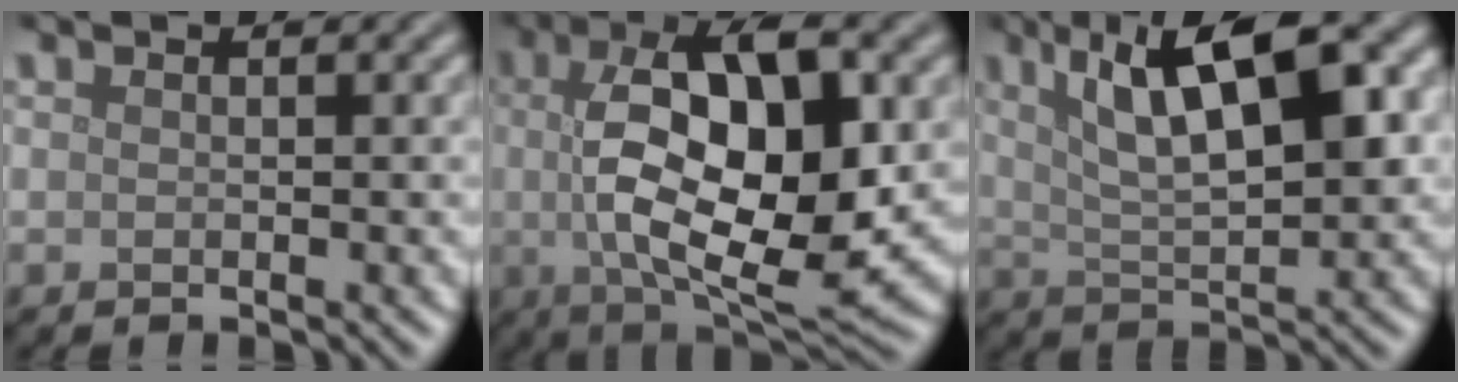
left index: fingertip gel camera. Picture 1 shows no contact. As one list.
[{"total": 12.8, "force": [1.2, 5.2, 11.6], "torque": [-0.172, 0.002, 0.017]}, {"total": 10.4, "force": [3.7, 3.4, 9.0], "torque": [-0.142, 0.014, 0.060]}]